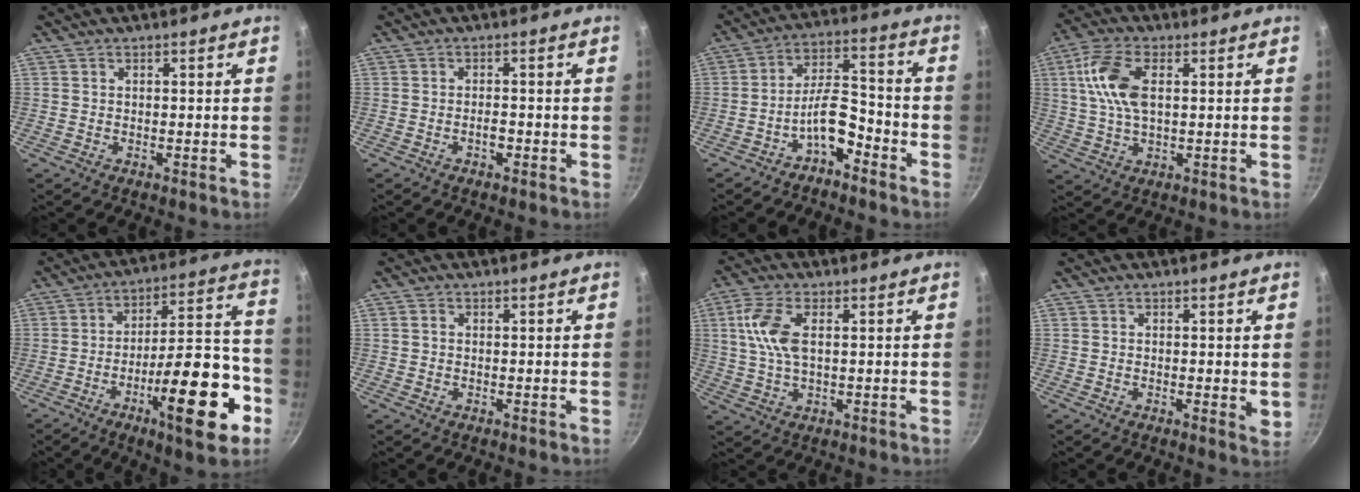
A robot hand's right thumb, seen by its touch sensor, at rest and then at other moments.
{"total": 2.0, "force": [-1.0, 0.9, 1.4], "torque": [-0.016, 0.013, -0.018]}
{"total": 8.4, "force": [-4.9, 3.7, 5.8], "torque": [-0.084, 0.057, -0.086]}
{"total": 10.3, "force": [2.2, 5.3, 8.5], "torque": [-0.171, 0.012, 0.036]}
{"total": 21.4, "force": [-8.6, 6.4, 18.5], "torque": [-0.236, 0.052, -0.131]}
{"total": 0.9, "force": [0.0, 0.7, 0.5], "torque": [-0.009, 0.005, 0.000]}
{"total": 8.1, "force": [1.7, 3.8, 6.9], "torque": [-0.144, 0.009, 0.030]}
{"total": 2.4, "force": [0.1, 1.0, 2.2], "torque": [-0.028, -0.007, -0.001]}